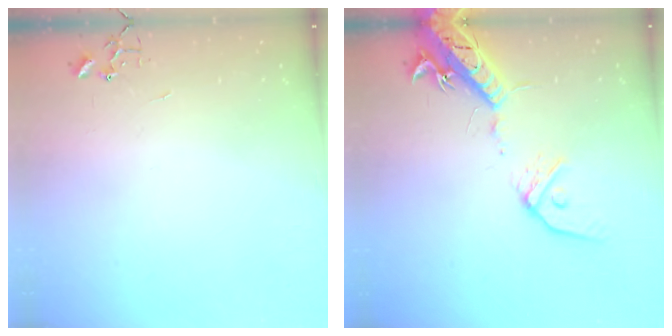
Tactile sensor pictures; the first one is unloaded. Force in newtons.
{"total": 16.6, "press": 16.3, "slide": 3.5}